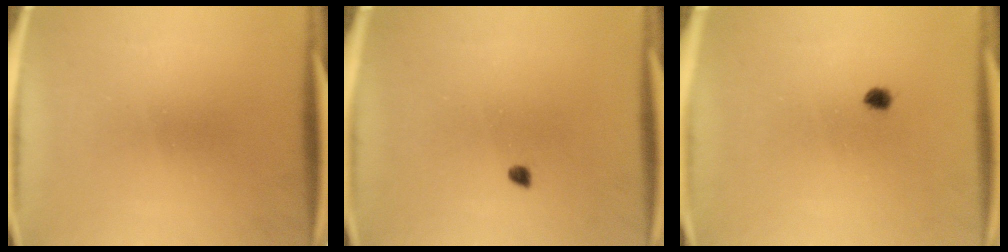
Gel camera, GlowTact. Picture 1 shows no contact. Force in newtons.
{"total": 1.0}
{"total": 1.4}